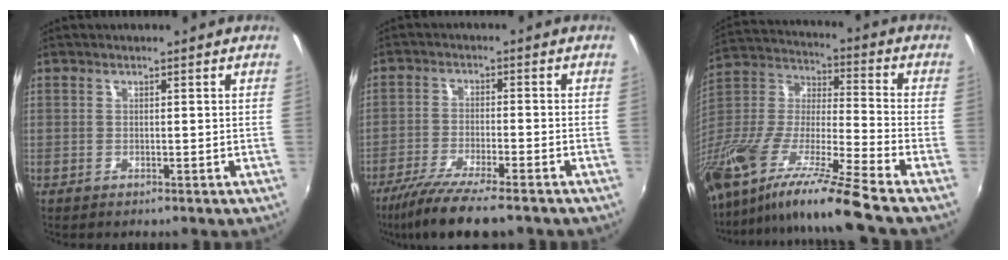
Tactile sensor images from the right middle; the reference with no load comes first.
{"total": 11.1, "force": [-8.7, 1.2, 6.7], "torque": [-0.145, -0.035, -0.151]}
{"total": 23.1, "force": [-16.8, -0.2, 15.9], "torque": [-0.280, -0.044, -0.312]}